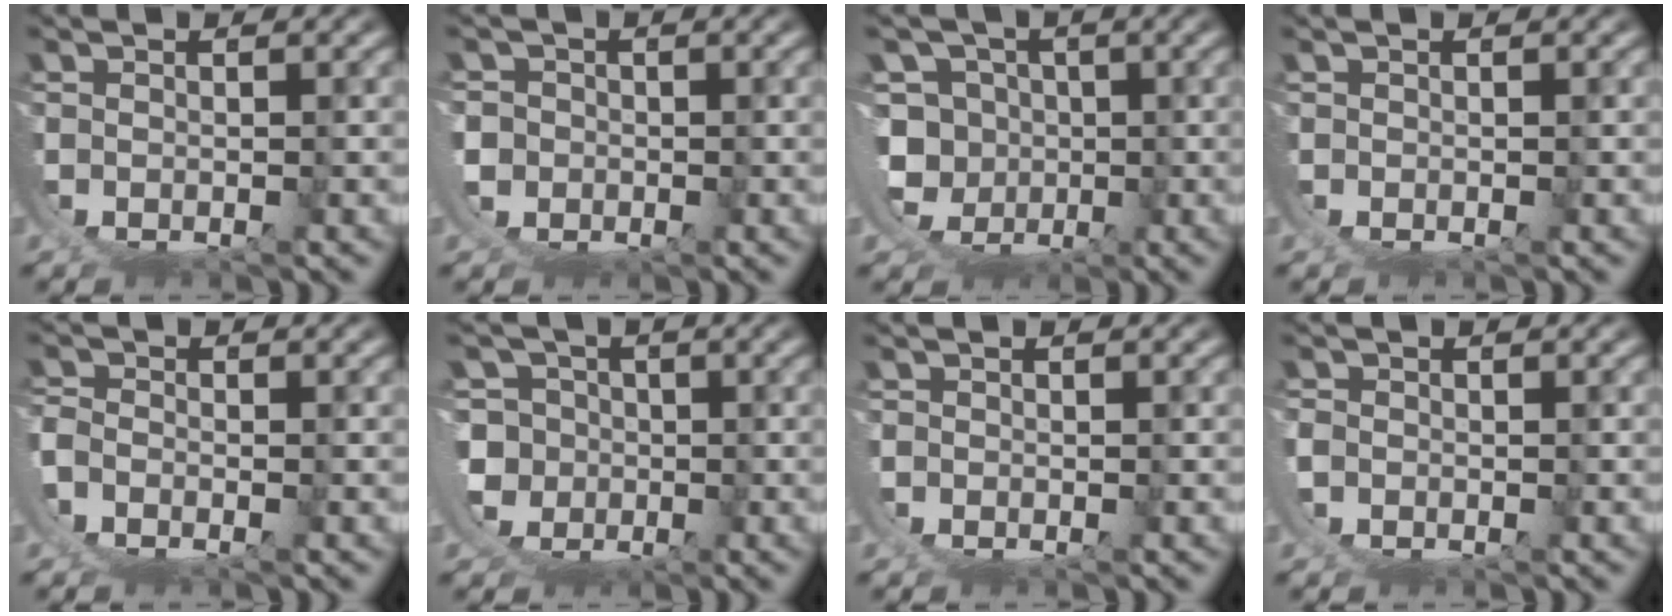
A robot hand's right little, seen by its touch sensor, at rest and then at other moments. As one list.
[{"total": 3.8, "force": [0.4, 3.7, 0.3], "torque": [-0.029, -0.020, 0.007]}, {"total": 10.5, "force": [1.1, 10.1, 2.7], "torque": [-0.112, -0.044, 0.012]}, {"total": 0.0}, {"total": 3.9, "force": [0.1, 3.3, 2.0], "torque": [-0.064, -0.015, 0.003]}, {"total": 13.0, "force": [-0.1, 12.7, 2.6], "torque": [-0.140, -0.069, 0.001]}, {"total": 0.6, "force": [0.0, 0.6, -0.2], "torque": [0.001, -0.001, -0.002]}, {"total": 1.8, "force": [0.2, 1.8, 0.2], "torque": [-0.022, -0.005, 0.002]}]